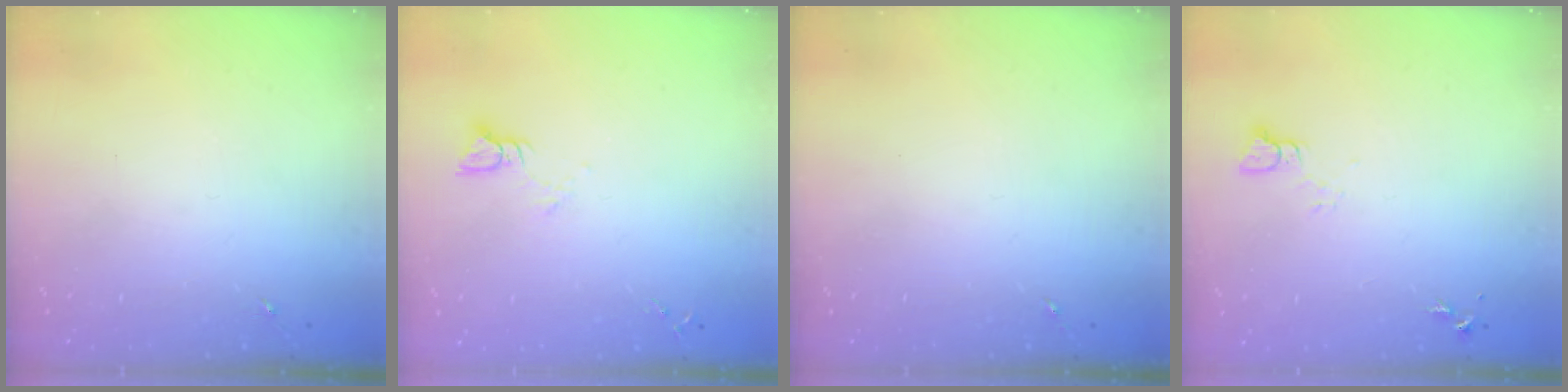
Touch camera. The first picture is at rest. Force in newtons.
{"total": 3.5, "press": 3.5, "slide": 0.3}
{"total": 0.0}
{"total": 2.2, "press": 2.2, "slide": 0.2}